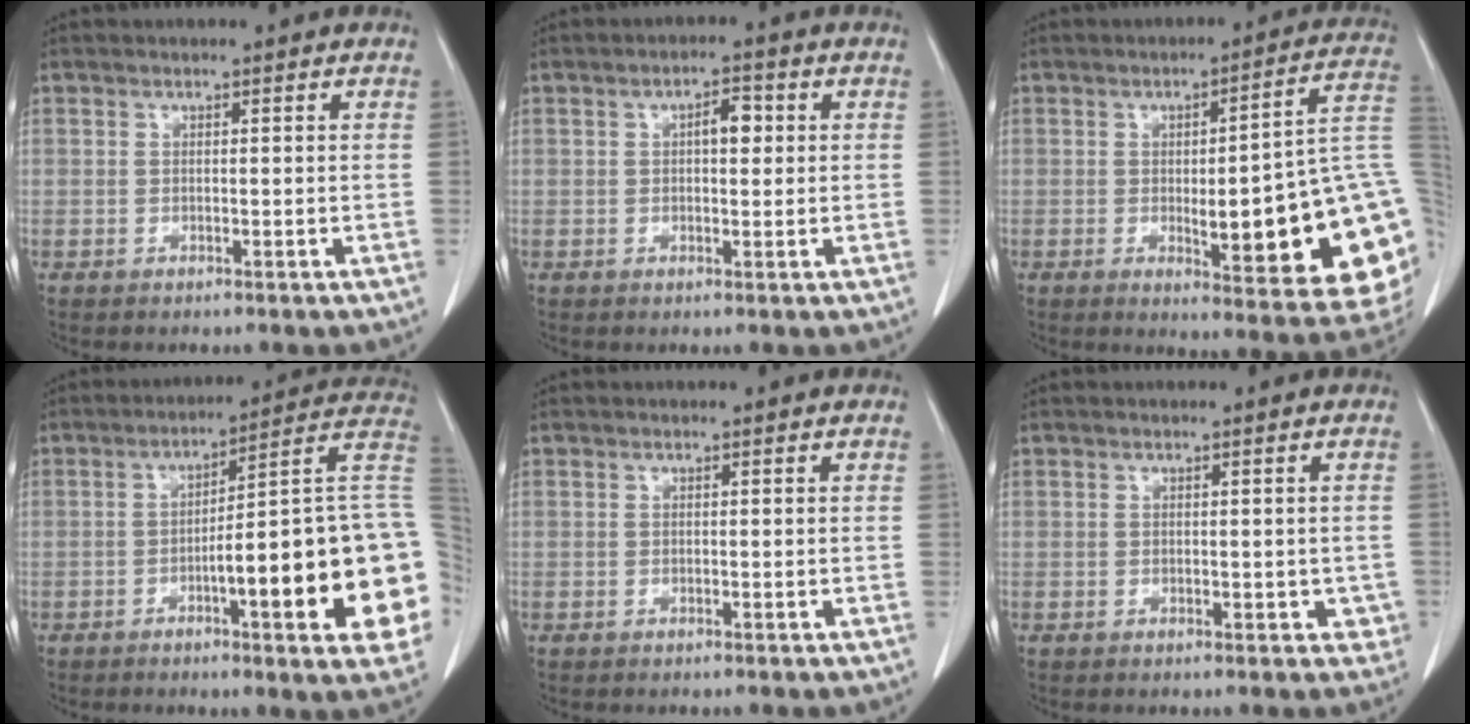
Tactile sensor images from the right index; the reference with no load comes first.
{"total": 3.4, "force": [0.7, 1.4, 3.0], "torque": [-0.047, 0.008, 0.009]}
{"total": 23.6, "force": [-2.4, 3.9, 23.2], "torque": [-0.199, 0.007, -0.023]}
{"total": 21.3, "force": [-3.9, 2.4, 20.8], "torque": [-0.184, 0.024, -0.046]}
{"total": 0.0}
{"total": 2.5, "force": [-0.2, 1.8, 1.7], "torque": [-0.002, 0.008, 0.002]}